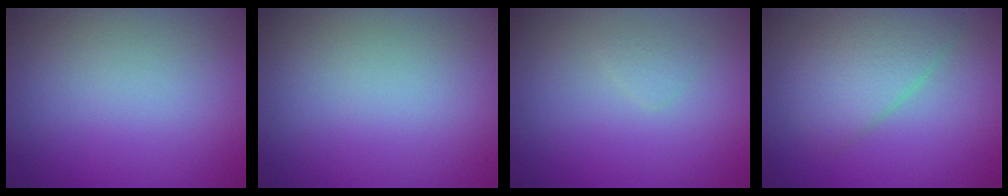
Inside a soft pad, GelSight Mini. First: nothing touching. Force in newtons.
{"total": 0.0}
{"total": 0.8, "press": 0.8, "slide": 0.1}
{"total": 3.9, "press": 3.9, "slide": 0.0}